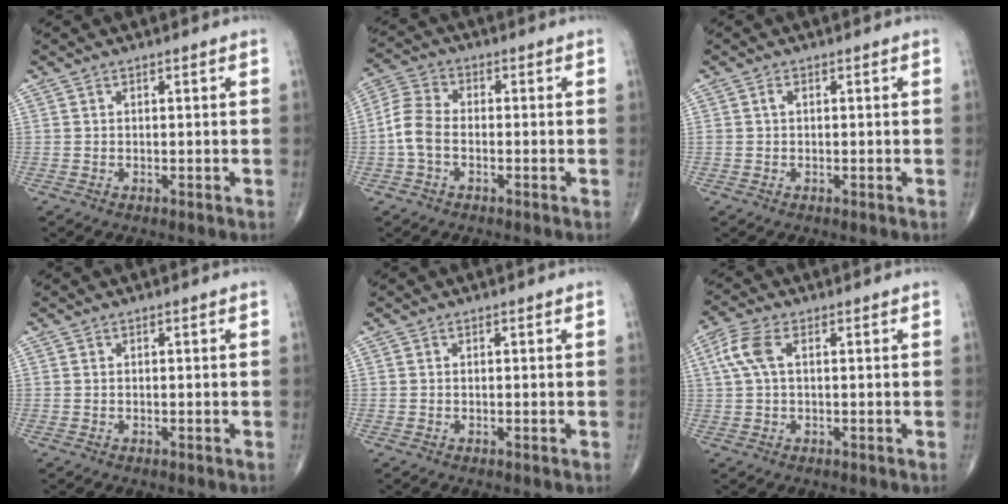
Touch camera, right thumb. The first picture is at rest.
{"total": 6.4, "force": [-1.4, 4.1, 4.8], "torque": [-0.105, 0.020, -0.040]}
{"total": 0.9, "force": [0.2, 0.6, 0.7], "torque": [-0.014, 0.003, 0.002]}
{"total": 0.0}
{"total": 0.0}
{"total": 5.4, "force": [1.3, 2.7, 4.6], "torque": [-0.124, 0.020, 0.025]}